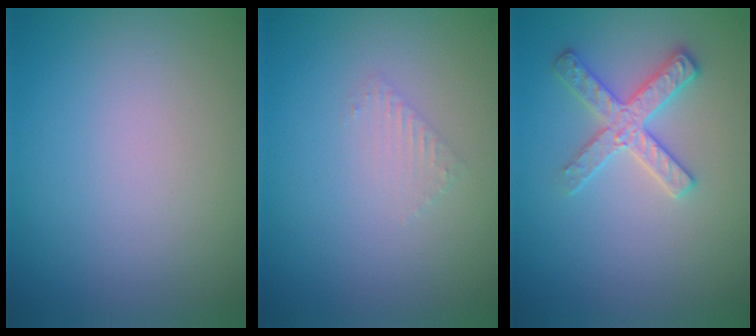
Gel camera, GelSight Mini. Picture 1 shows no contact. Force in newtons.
{"total": 0.9, "press": 0.9, "slide": 0.2}
{"total": 2.9, "press": 2.9, "slide": 0.1}